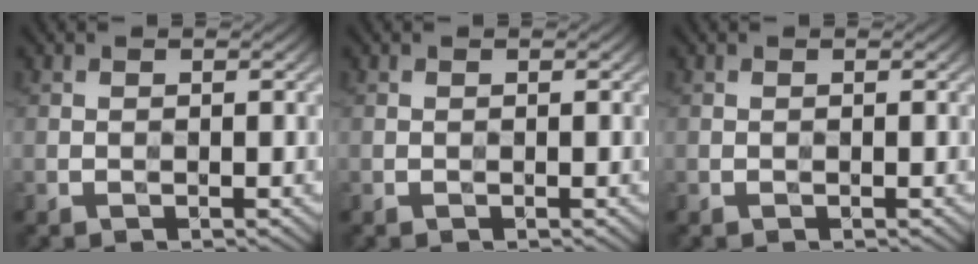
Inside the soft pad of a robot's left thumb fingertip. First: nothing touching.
{"total": 0.0}
{"total": 0.0}